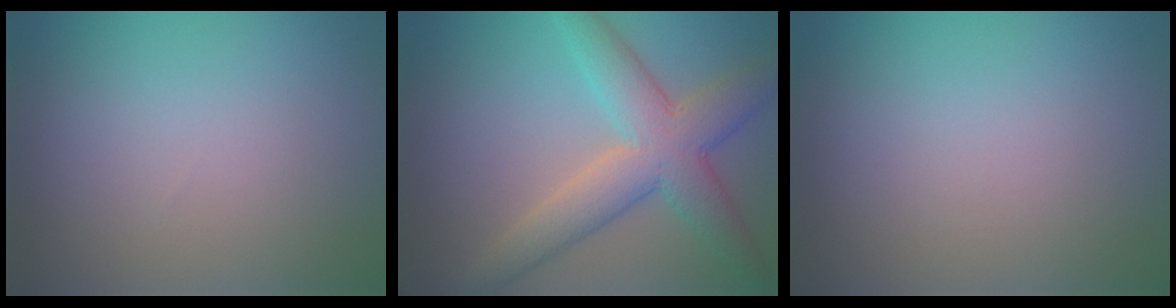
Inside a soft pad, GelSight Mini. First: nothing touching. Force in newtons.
{"total": 6.8, "press": 6.8, "slide": 0.3}
{"total": 0.0}